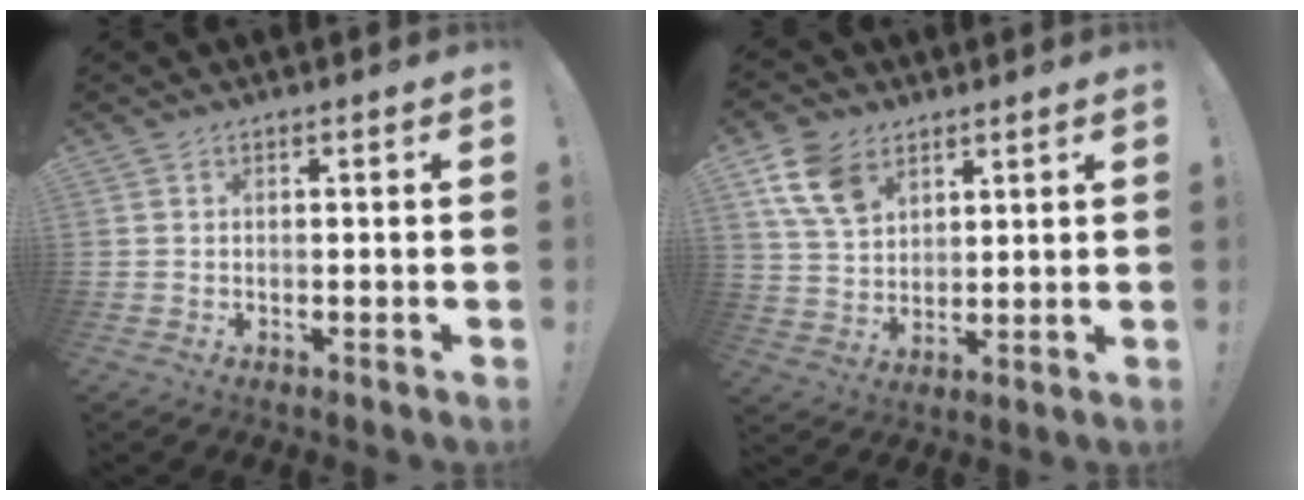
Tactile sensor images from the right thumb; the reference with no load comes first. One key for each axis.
{"total": 12.2, "fx": 6.6, "fy": 8.3, "fz": 6.1, "tx": -0.111, "ty": -0.021, "tz": 0.133}